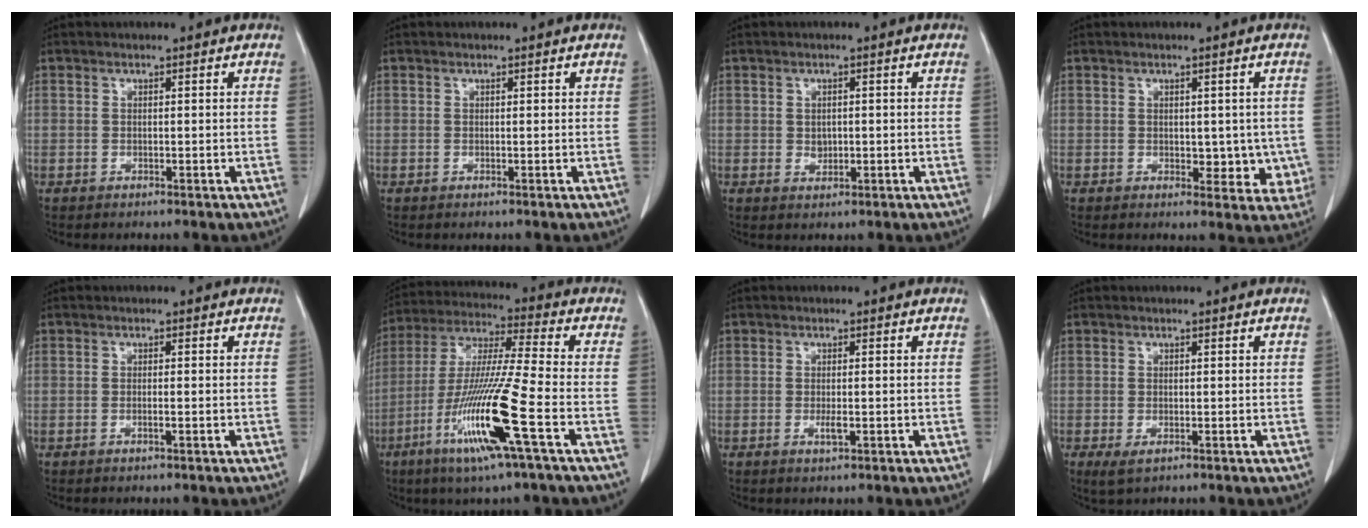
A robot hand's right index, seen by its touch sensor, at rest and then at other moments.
{"total": 0.0}
{"total": 1.6, "force": [0.0, 1.3, 1.0], "torque": [-0.018, -0.001, 0.004]}
{"total": 5.1, "force": [-0.2, 3.2, 3.9], "torque": [-0.027, -0.002, 0.004]}
{"total": 0.7, "force": [-0.3, -0.1, 0.6], "torque": [-0.014, -0.001, -0.005]}
{"total": 16.0, "force": [-6.4, -0.9, 14.7], "torque": [-0.305, -0.023, -0.124]}
{"total": 1.5, "force": [-0.4, 0.3, 1.4], "torque": [-0.028, -0.004, -0.006]}
{"total": 2.0, "force": [-0.8, 1.0, 1.5], "torque": [-0.027, -0.003, -0.007]}